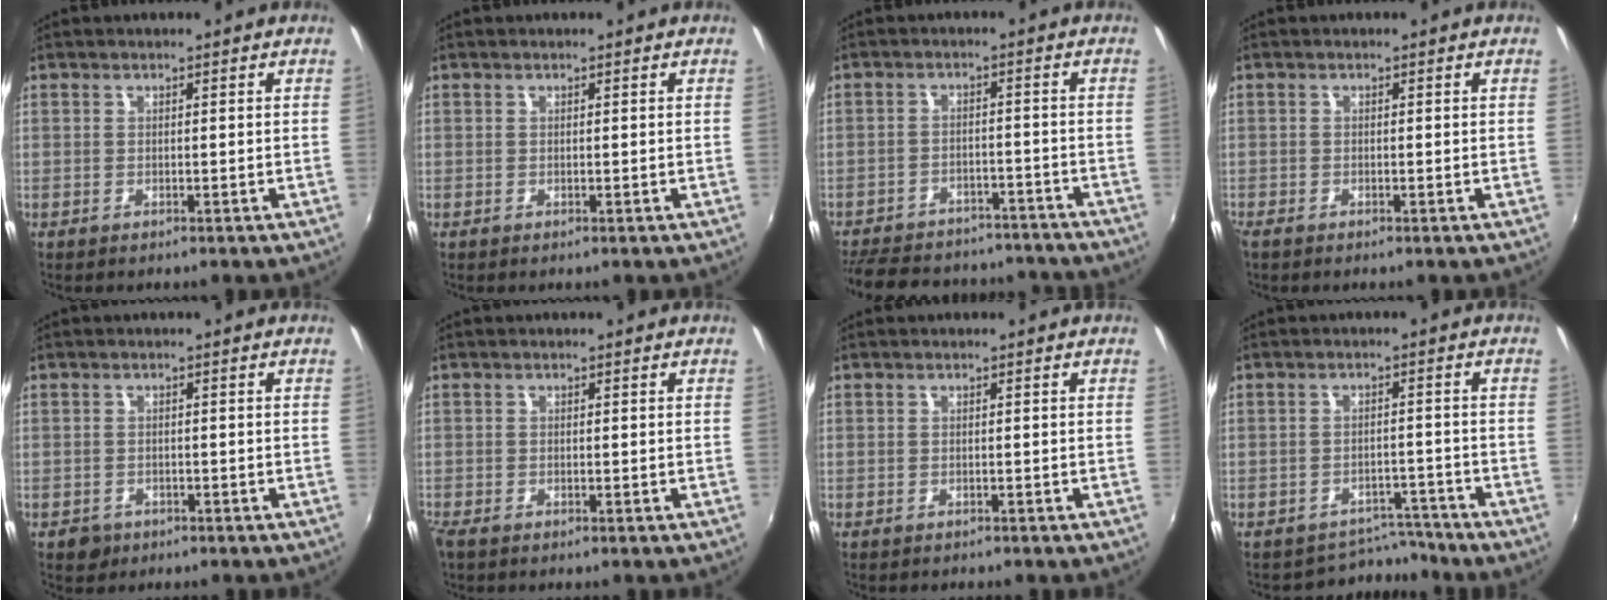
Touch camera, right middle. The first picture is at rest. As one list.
[{"total": 0.0}, {"total": 22.8, "force": [-19.5, 8.6, 8.3], "torque": [-0.188, 0.017, -0.252]}, {"total": 1.1, "force": [-0.9, 0.5, 0.3], "torque": [-0.008, -0.005, -0.020]}, {"total": 2.6, "force": [-1.4, 2.1, 0.6], "torque": [-0.019, -0.002, -0.019]}, {"total": 1.5, "force": [-1.2, 0.6, 0.6], "torque": [-0.015, -0.007, -0.026]}, {"total": 0.8, "force": [-0.8, 0.3, 0.0], "torque": [-0.004, -0.002, -0.011]}, {"total": 5.2, "force": [-4.8, 1.7, -1.0], "torque": [0.020, 0.015, -0.068]}]